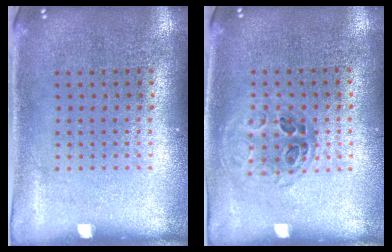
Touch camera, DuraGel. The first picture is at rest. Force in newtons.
{"total": 0.9, "press": 0.9, "slide": 0.2}